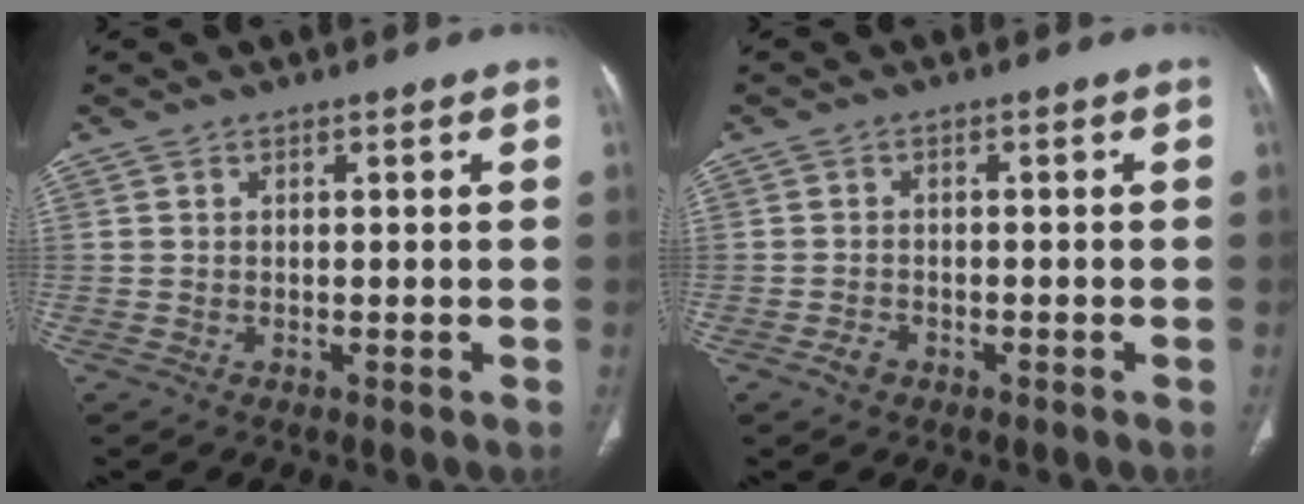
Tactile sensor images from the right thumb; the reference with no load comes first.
{"total": 1.9, "force": [-1.2, 1.3, 0.7], "torque": [-0.015, 0.009, -0.018]}